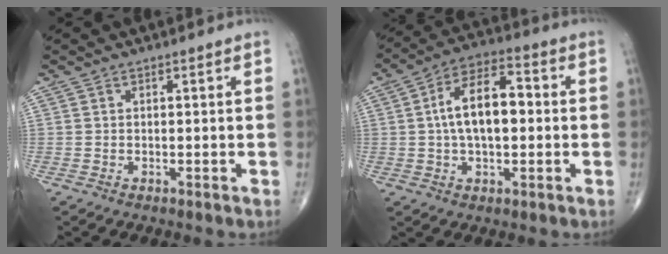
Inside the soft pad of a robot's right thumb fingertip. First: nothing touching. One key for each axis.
{"total": 12.3, "fx": 0.6, "fy": 6.4, "fz": 10.5, "tx": -0.174, "ty": 0.026, "tz": 0.001}